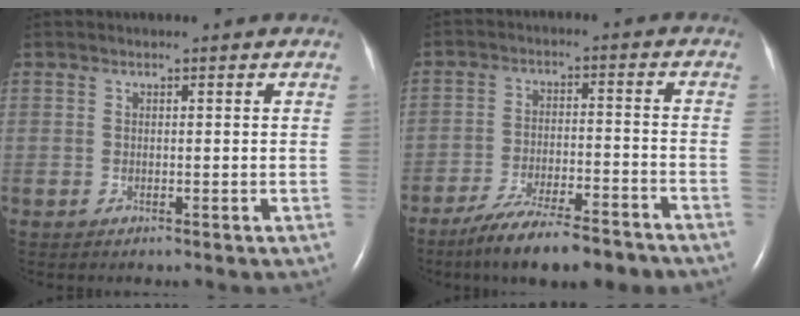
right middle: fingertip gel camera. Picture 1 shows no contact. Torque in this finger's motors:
{"motor_torque": [1.08, -1.06, 0.20, 0.12]}